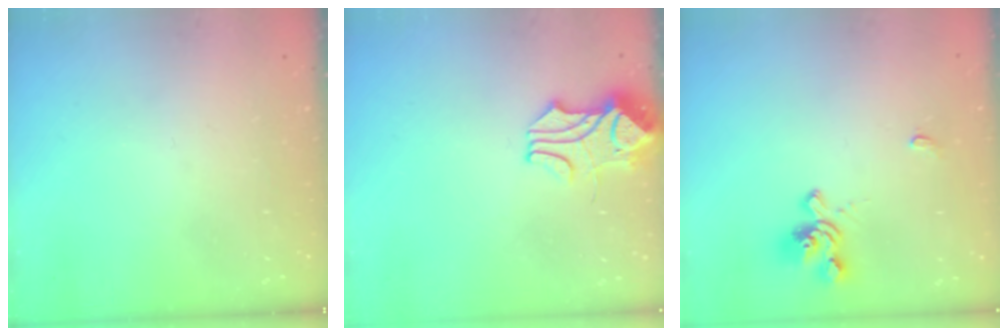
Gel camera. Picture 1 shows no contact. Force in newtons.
{"total": 2.2, "press": 2.0, "slide": 0.7}
{"total": 1.5, "press": 1.0, "slide": 1.1}